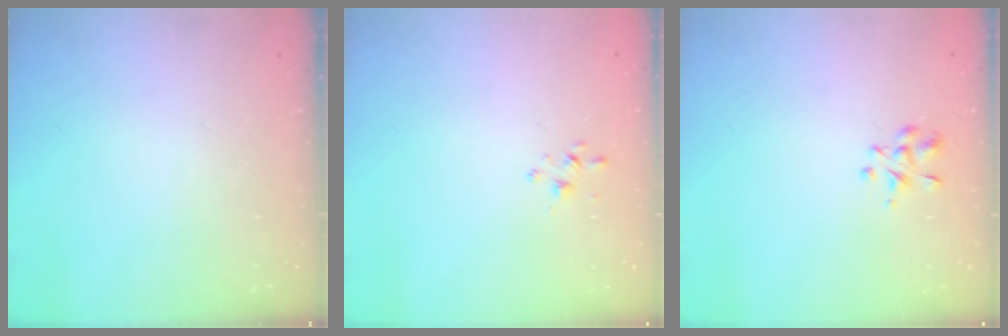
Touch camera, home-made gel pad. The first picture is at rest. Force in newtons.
{"total": 1.7, "press": 1.7, "slide": 0.4}
{"total": 2.8, "press": 2.6, "slide": 1.1}